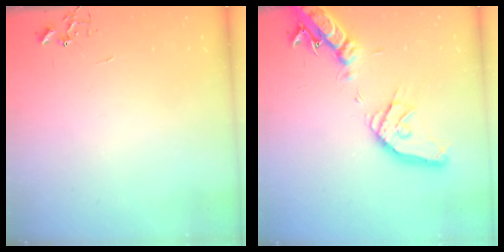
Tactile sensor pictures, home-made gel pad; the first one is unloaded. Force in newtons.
{"total": 20.7, "press": 20.4, "slide": 3.6}